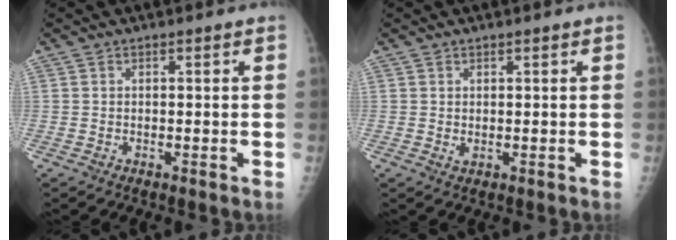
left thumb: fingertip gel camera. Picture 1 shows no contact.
{"total": 1.2, "force": [0.5, 0.6, 0.9], "torque": [-0.015, -0.005, 0.012]}